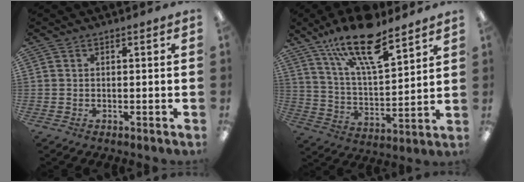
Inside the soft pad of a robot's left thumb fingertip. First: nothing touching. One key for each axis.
{"total": 19.3, "fx": 13.0, "fy": 6.6, "fz": 12.6, "tx": -0.215, "ty": -0.070, "tz": 0.221}